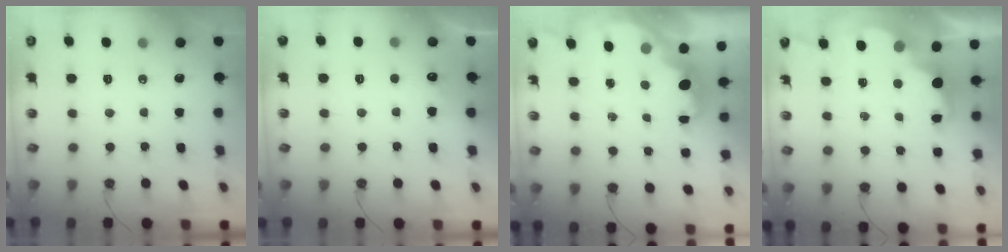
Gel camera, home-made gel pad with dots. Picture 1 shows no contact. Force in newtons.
{"total": 4.5, "press": 4.4, "slide": 1.2}
{"total": 2.3, "press": 2.2, "slide": 0.8}
{"total": 2.5, "press": 2.4, "slide": 0.8}